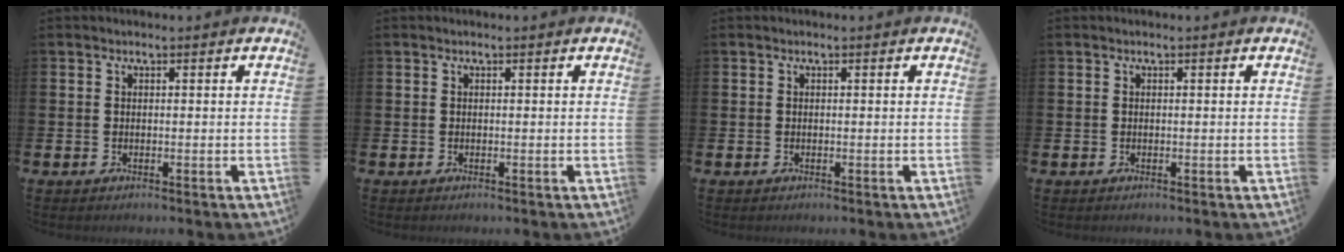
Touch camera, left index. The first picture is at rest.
{"total": 0.0}
{"total": 0.0}
{"total": 0.0}